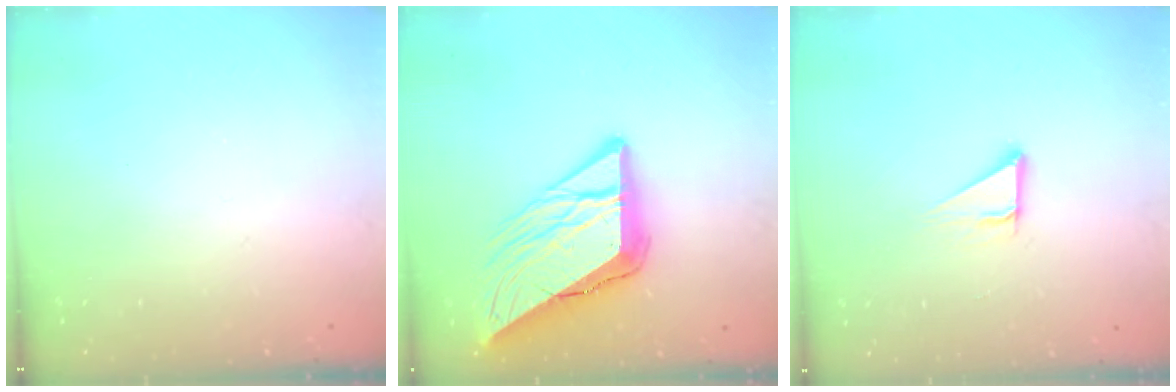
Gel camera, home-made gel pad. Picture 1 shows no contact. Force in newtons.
{"total": 15.9, "press": 15.8, "slide": 1.7}
{"total": 4.0, "press": 4.0, "slide": 0.2}